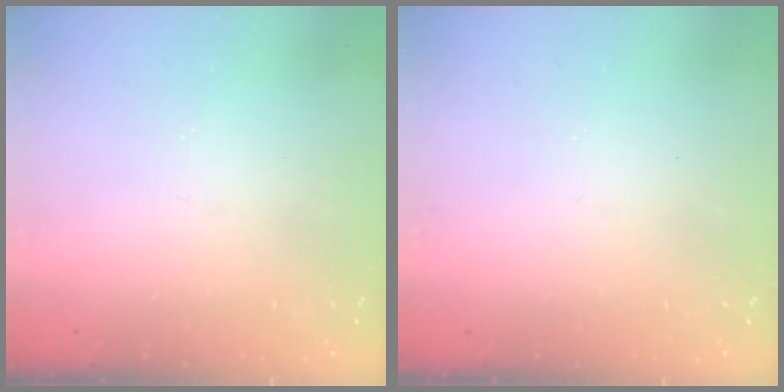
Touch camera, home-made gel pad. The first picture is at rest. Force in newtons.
{"total": 0.0}